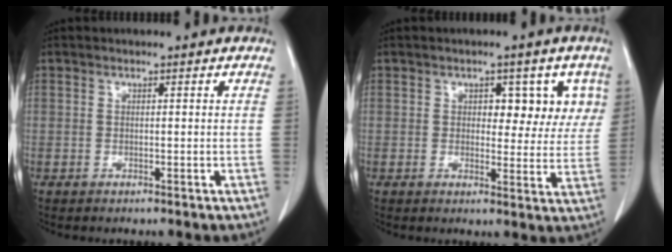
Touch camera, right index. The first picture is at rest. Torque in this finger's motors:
{"motor_torque": [0.12, 0.17, 0.03, 0.01]}